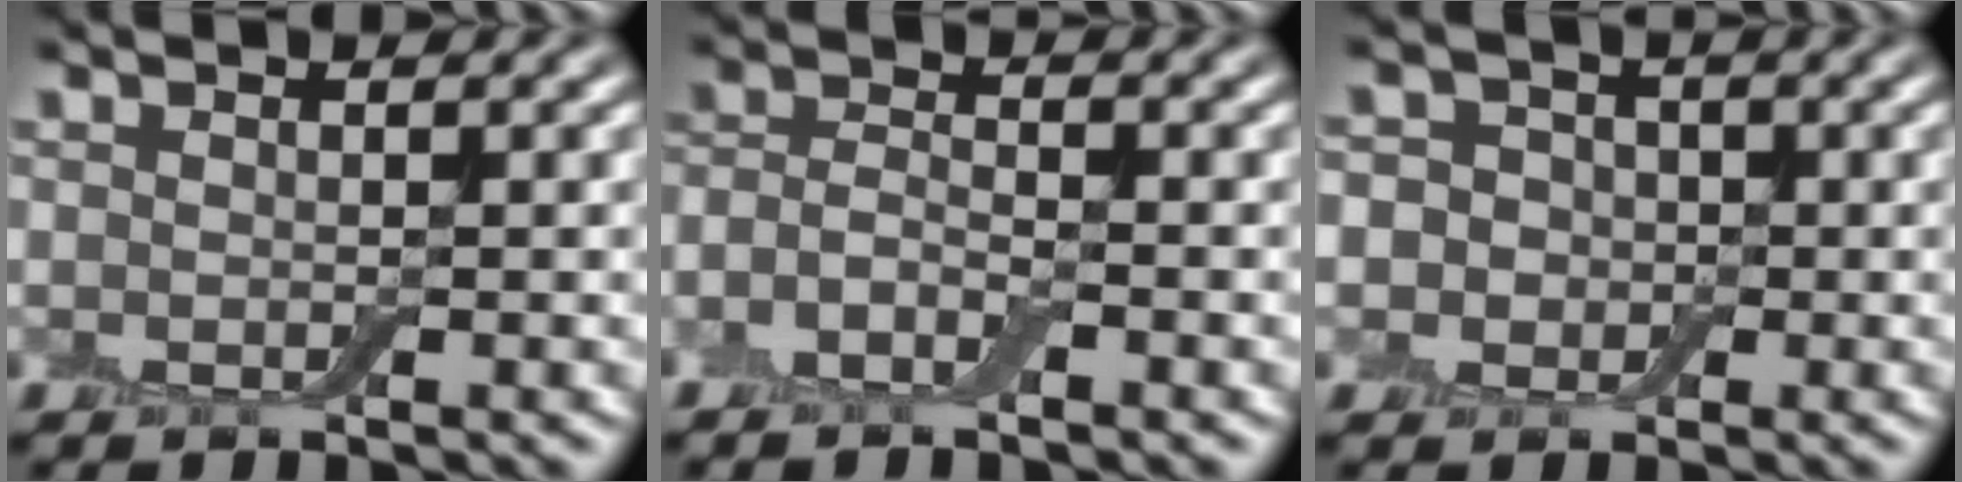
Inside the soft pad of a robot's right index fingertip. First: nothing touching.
{"total": 2.5, "force": [-1.5, 1.0, 1.7], "torque": [-0.039, 0.002, -0.041]}
{"total": 6.0, "force": [0.7, 5.5, 2.3], "torque": [-0.025, 0.049, -0.034]}